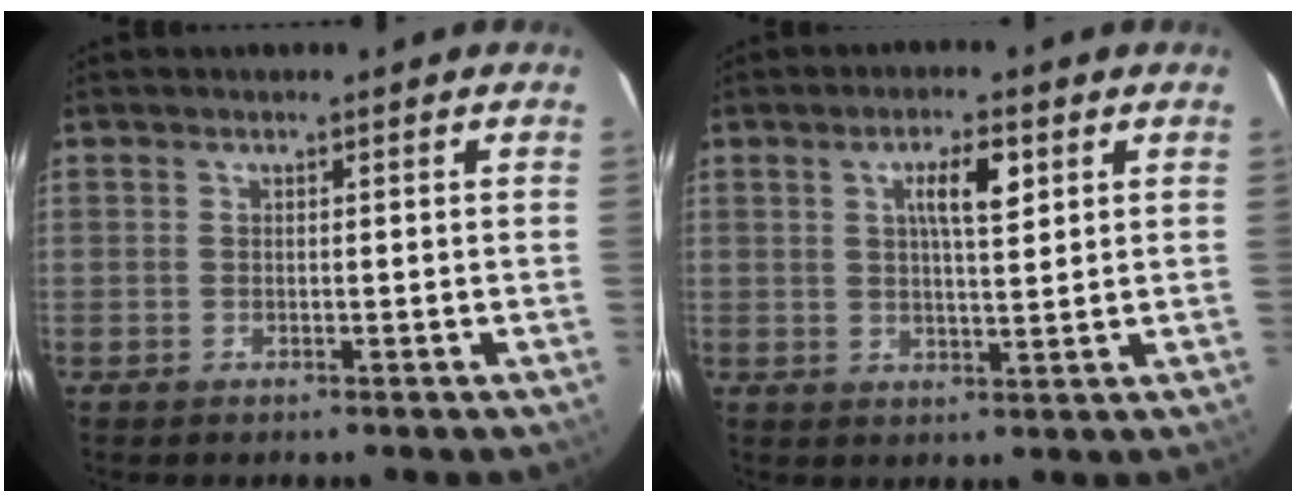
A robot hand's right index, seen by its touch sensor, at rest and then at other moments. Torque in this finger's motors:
{"motor_torque": [0.31, 0.06, 0.34, 0.08]}